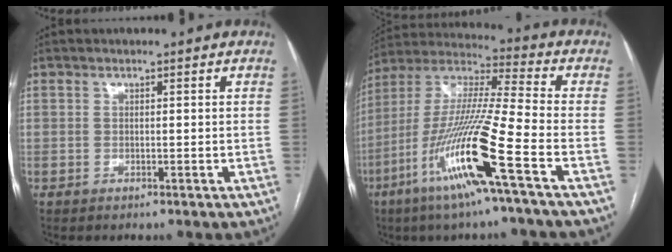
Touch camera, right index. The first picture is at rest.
{"total": 17.9, "force": [-8.0, -0.9, 16.0], "torque": [-0.333, -0.027, -0.159]}